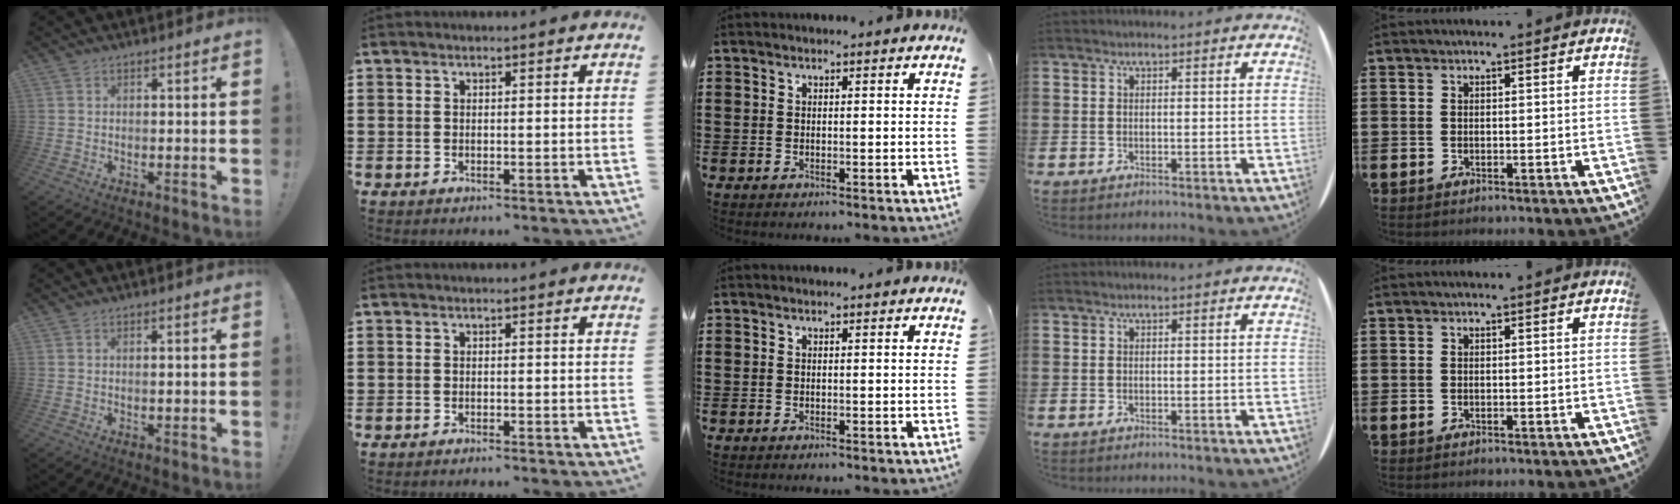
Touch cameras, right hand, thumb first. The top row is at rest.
{"thumb": {"total": 1.0, "force": [0.0, -0.2, 1.0], "torque": [-0.012, -0.002, -0.003]}, "index": {"total": 0.6, "force": [-0.6, 0.0, 0.1], "torque": [-0.004, -0.002, -0.013]}}